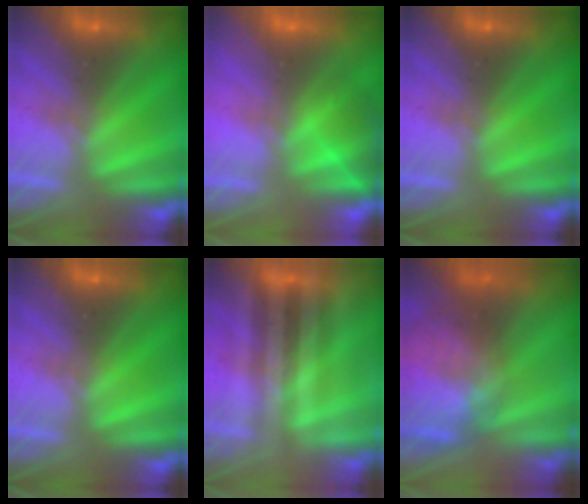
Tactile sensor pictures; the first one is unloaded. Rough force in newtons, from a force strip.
{"total": 2.7}
{"total": 0.0}
{"total": 0.0}
{"total": 1.8}
{"total": 6.1}